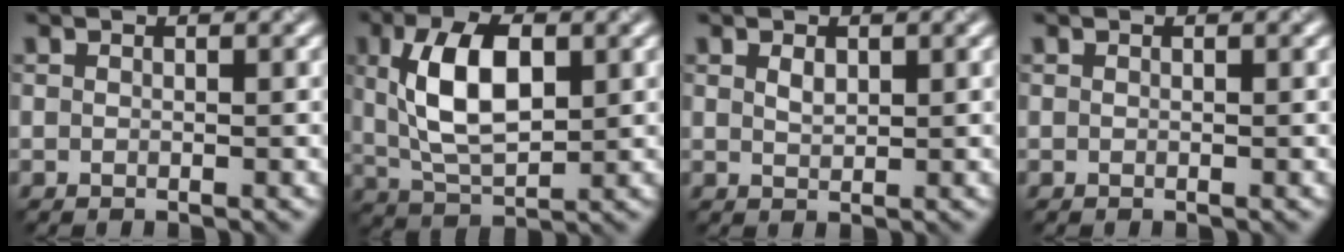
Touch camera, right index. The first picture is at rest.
{"total": 7.7, "force": [1.5, 3.8, 6.5], "torque": [-0.125, 0.007, 0.029]}
{"total": 1.1, "force": [0.6, 0.6, 0.7], "torque": [-0.016, 0.000, 0.014]}
{"total": 0.0}